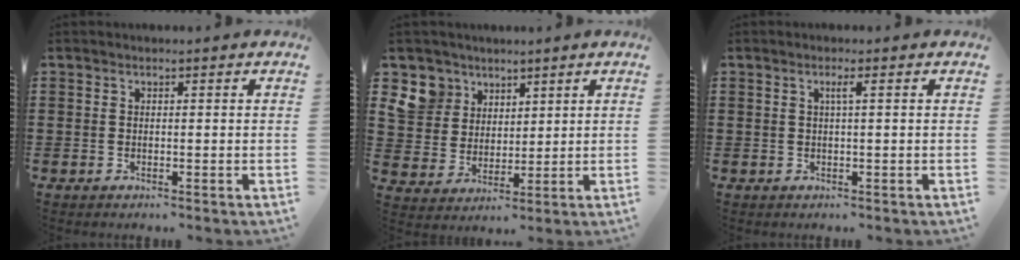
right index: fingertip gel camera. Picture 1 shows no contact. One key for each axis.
{"total": 7.5, "fx": 4.3, "fy": 6.1, "fz": 1.0, "tx": -0.070, "ty": -0.005, "tz": 0.084}
{"total": 1.4, "fx": 0.3, "fy": -0.2, "fz": 1.4, "tx": -0.024, "ty": -0.001, "tz": 0.002}